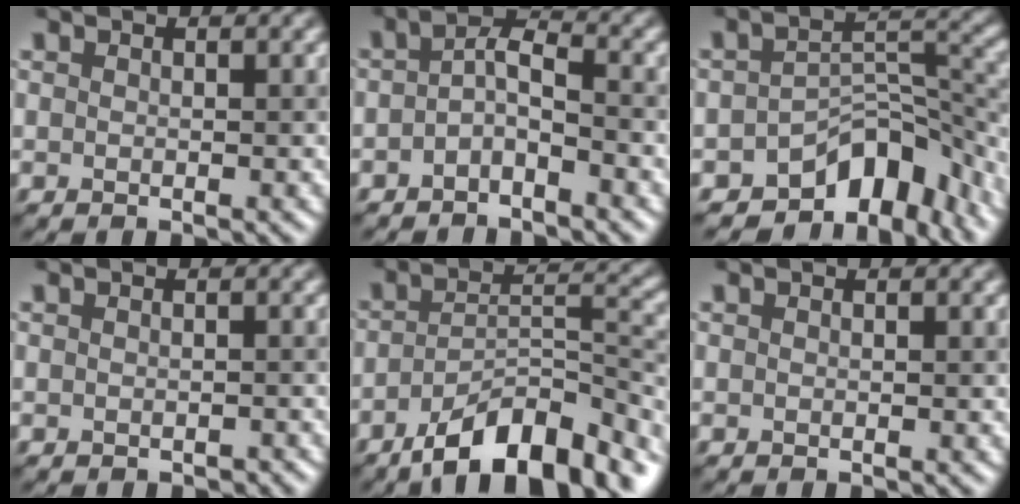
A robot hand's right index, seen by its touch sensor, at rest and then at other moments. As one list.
[{"total": 2.3, "force": [-1.1, 0.8, 1.9], "torque": [-0.035, 0.015, -0.024]}, {"total": 7.9, "force": [-5.6, 3.9, 4.0], "torque": [-0.027, 0.004, -0.093]}, {"total": 0.8, "force": [-0.7, 0.1, 0.2], "torque": [0.001, 0.003, -0.013]}, {"total": 10.9, "force": [-7.3, 3.5, 7.3], "torque": [-0.105, 0.013, -0.126]}, {"total": 0.0}]